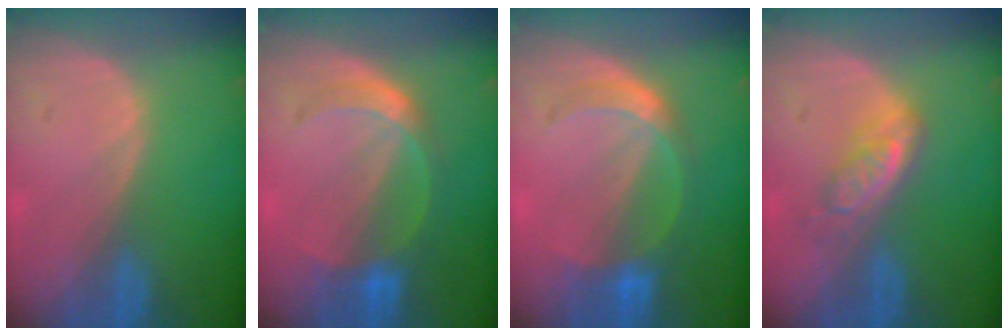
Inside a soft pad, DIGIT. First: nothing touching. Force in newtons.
{"total": 5.6, "press": 5.3, "slide": 1.9}
{"total": 5.6, "press": 5.3, "slide": 1.9}
{"total": 4.9, "press": 4.6, "slide": 1.7}